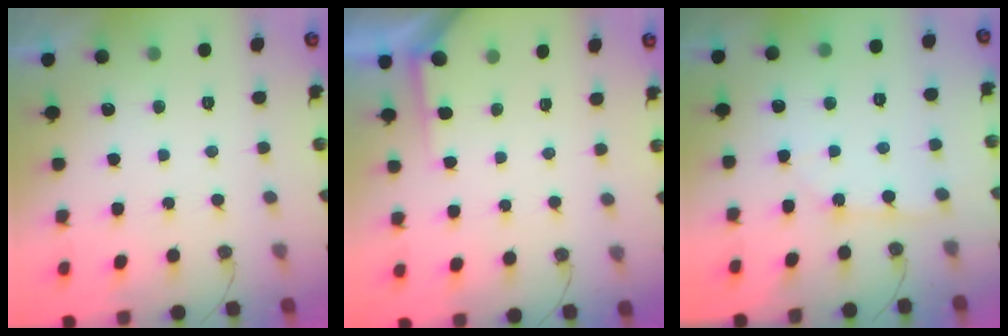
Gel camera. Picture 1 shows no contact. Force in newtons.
{"total": 2.5, "press": 2.4, "slide": 0.4}
{"total": 2.2, "press": 2.2, "slide": 0.3}